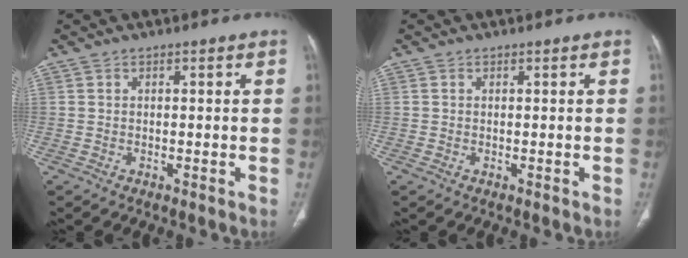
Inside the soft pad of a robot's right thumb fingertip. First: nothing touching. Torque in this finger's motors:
{"motor_torque": [0.07, 0.94, -0.35, 0.15, 0.03]}